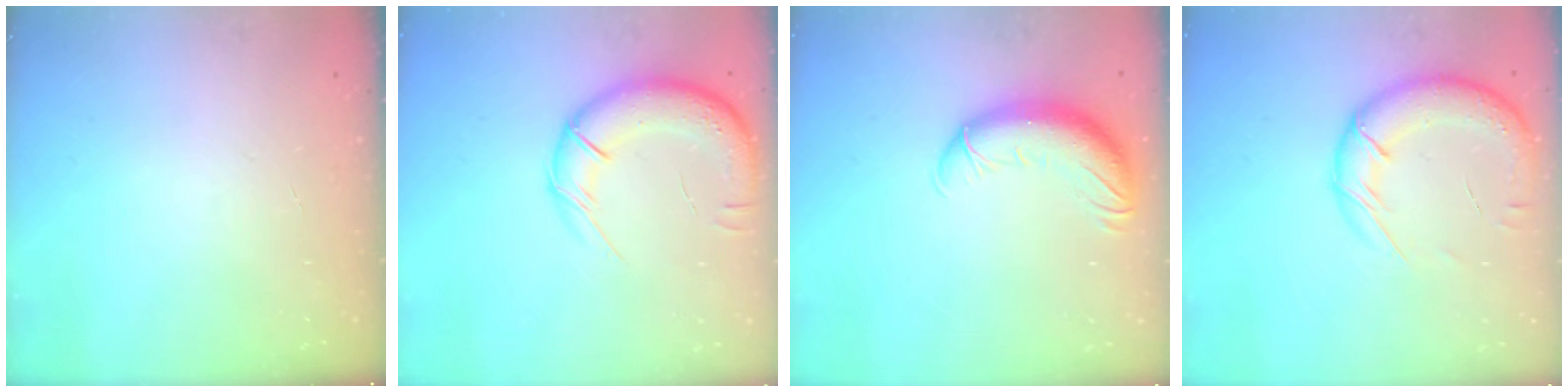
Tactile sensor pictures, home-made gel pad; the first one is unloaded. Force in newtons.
{"total": 15.8, "press": 15.3, "slide": 4.0}
{"total": 12.8, "press": 12.4, "slide": 3.1}
{"total": 18.0, "press": 17.4, "slide": 4.4}